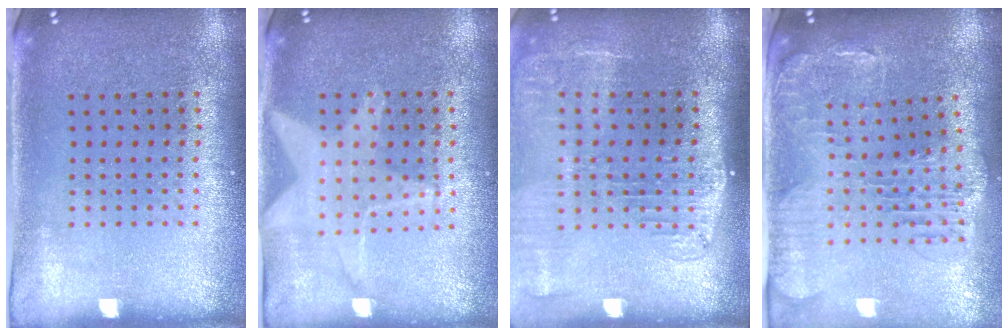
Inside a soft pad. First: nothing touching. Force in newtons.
{"total": 1.1, "press": 1.1, "slide": 0.1}
{"total": 2.1, "press": 1.7, "slide": 1.2}
{"total": 1.7, "press": 1.6, "slide": 0.6}